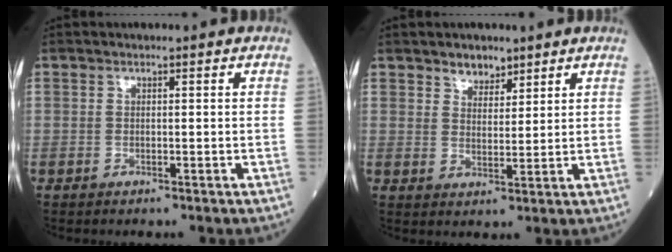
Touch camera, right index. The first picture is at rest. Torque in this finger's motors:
{"motor_torque": [0.44, 0.31, -0.01, 0.01]}